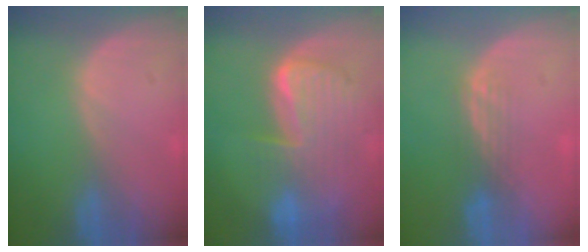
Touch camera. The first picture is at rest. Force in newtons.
{"total": 9.9, "press": 8.6, "slide": 4.9}
{"total": 3.0, "press": 2.5, "slide": 1.6}